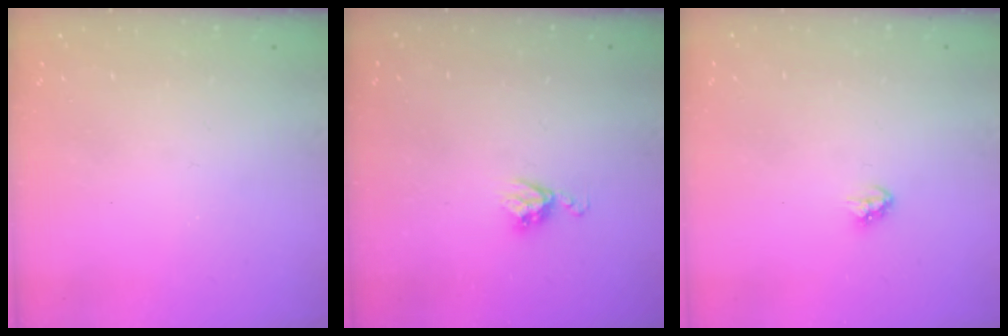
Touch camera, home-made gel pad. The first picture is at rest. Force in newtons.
{"total": 5.6, "press": 5.6, "slide": 0.5}
{"total": 2.9, "press": 2.9, "slide": 0.2}